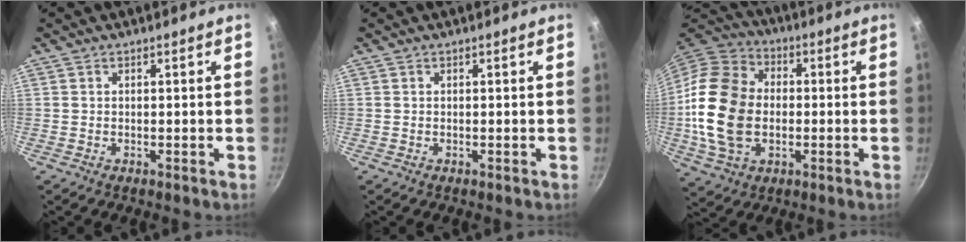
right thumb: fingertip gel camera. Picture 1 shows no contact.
{"total": 0.0}
{"total": 19.7, "force": [-1.6, 14.1, 13.8], "torque": [-0.251, 0.023, -0.032]}